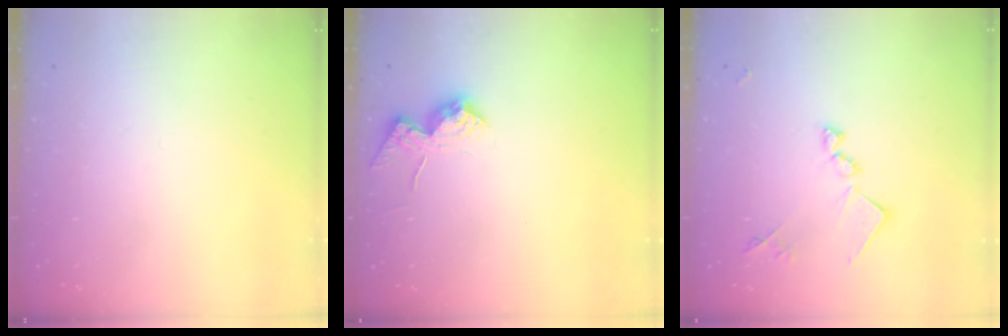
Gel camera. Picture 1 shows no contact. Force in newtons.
{"total": 12.1, "press": 12.1, "slide": 0.5}
{"total": 13.1, "press": 13.1, "slide": 0.5}